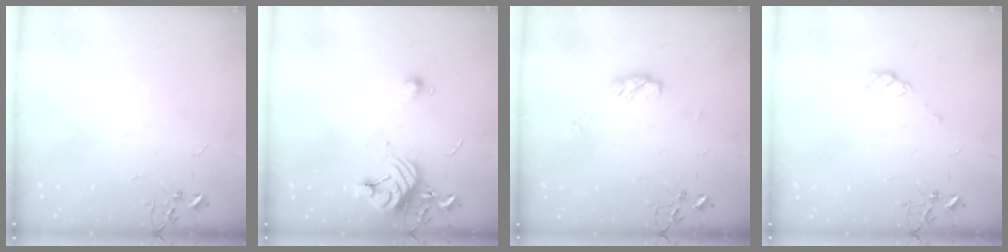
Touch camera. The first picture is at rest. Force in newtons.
{"total": 11.4, "press": 11.3, "slide": 1.2}
{"total": 6.7, "press": 6.7, "slide": 0.4}
{"total": 5.3, "press": 5.2, "slide": 0.7}